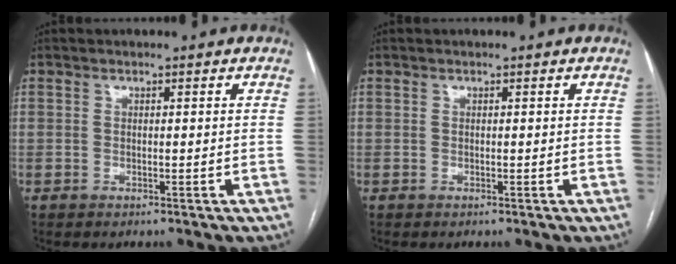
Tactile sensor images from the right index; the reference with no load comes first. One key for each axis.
{"total": 0.0}